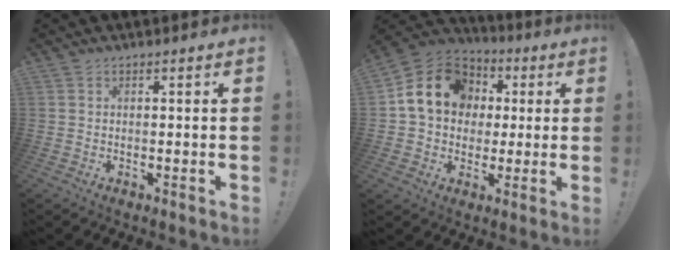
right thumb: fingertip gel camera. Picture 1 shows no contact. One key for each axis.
{"total": 16.6, "fx": 4.1, "fy": 13.6, "fz": 8.8, "tx": -0.137, "ty": 0.000, "tz": 0.088}